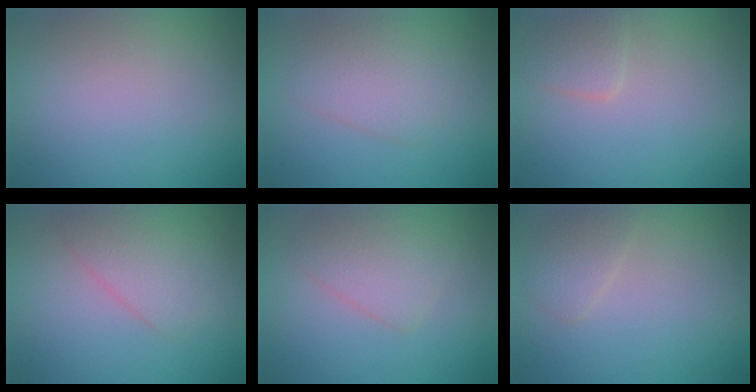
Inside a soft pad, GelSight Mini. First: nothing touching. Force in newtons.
{"total": 3.0, "press": 3.0, "slide": 0.1}
{"total": 1.9, "press": 1.9, "slide": 0.1}
{"total": 2.8, "press": 2.7, "slide": 0.2}
{"total": 2.9, "press": 2.9, "slide": 0.0}
{"total": 1.7, "press": 1.7, "slide": 0.0}